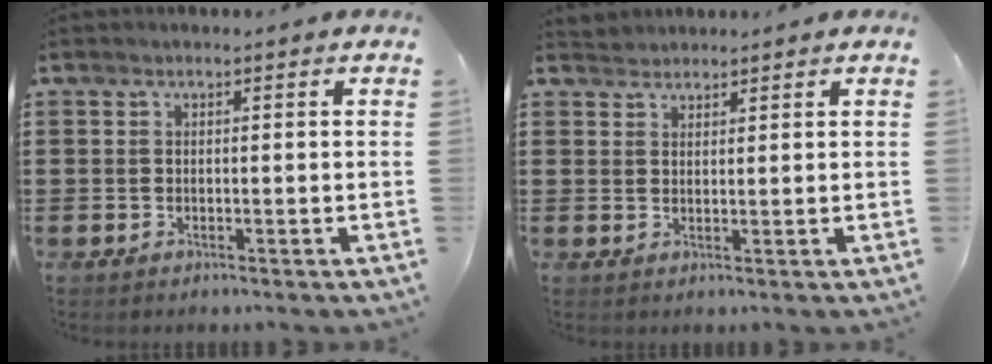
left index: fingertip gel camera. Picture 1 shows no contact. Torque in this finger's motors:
{"motor_torque": [0.33, -0.36, -0.01, 0.01]}